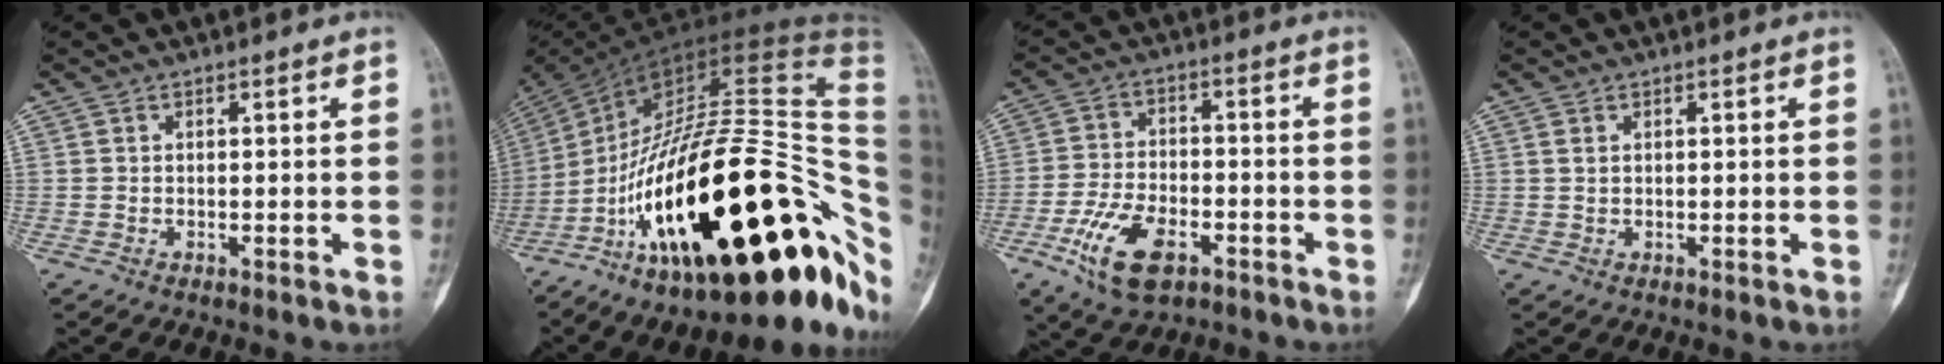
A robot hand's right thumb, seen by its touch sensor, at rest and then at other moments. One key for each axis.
{"total": 41.0, "fx": -10.5, "fy": 15.3, "fz": 36.6, "tx": -0.479, "ty": 0.089, "tz": -0.158}
{"total": 11.6, "fx": -5.6, "fy": 5.9, "fz": 8.2, "tx": -0.155, "ty": 0.015, "tz": -0.101}
{"total": 1.0, "fx": 0.4, "fy": 0.6, "fz": 0.6, "tx": -0.015, "ty": 0.004, "tz": 0.012}